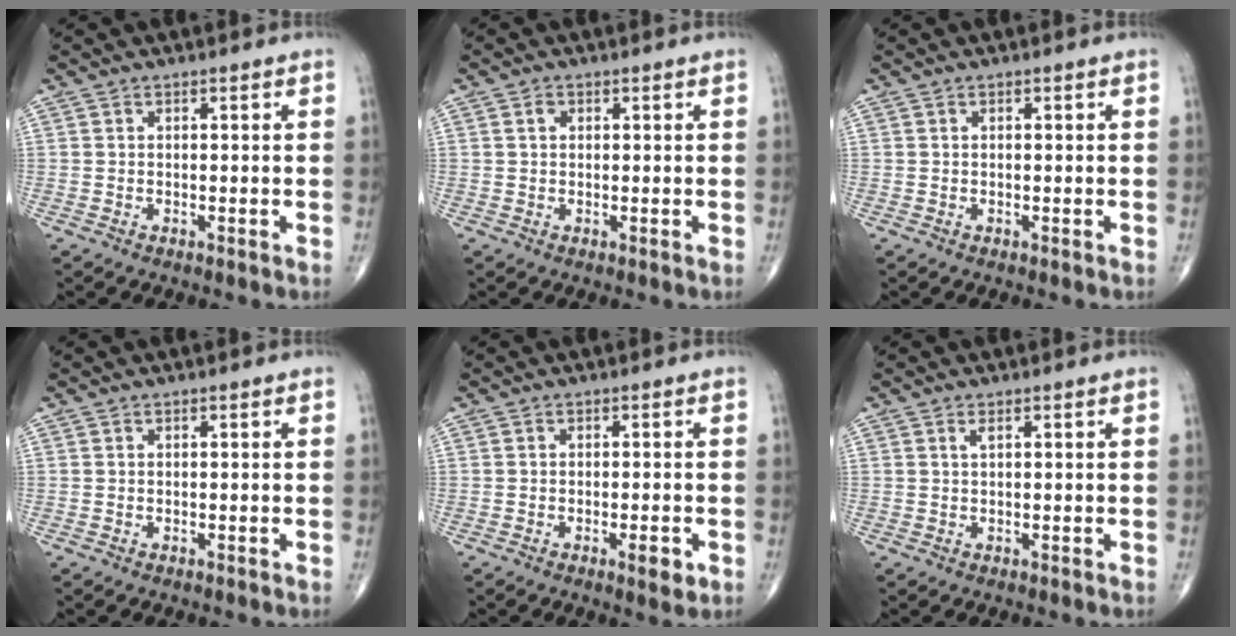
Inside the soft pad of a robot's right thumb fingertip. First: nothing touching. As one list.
[{"total": 1.3, "force": [0.4, 1.0, 0.7], "torque": [-0.011, 0.003, 0.006]}, {"total": 0.0}, {"total": 0.0}, {"total": 3.0, "force": [-1.2, 0.9, 2.6], "torque": [-0.034, -0.003, -0.017]}, {"total": 0.8, "force": [0.4, 0.2, 0.7], "torque": [-0.016, 0.001, 0.007]}]